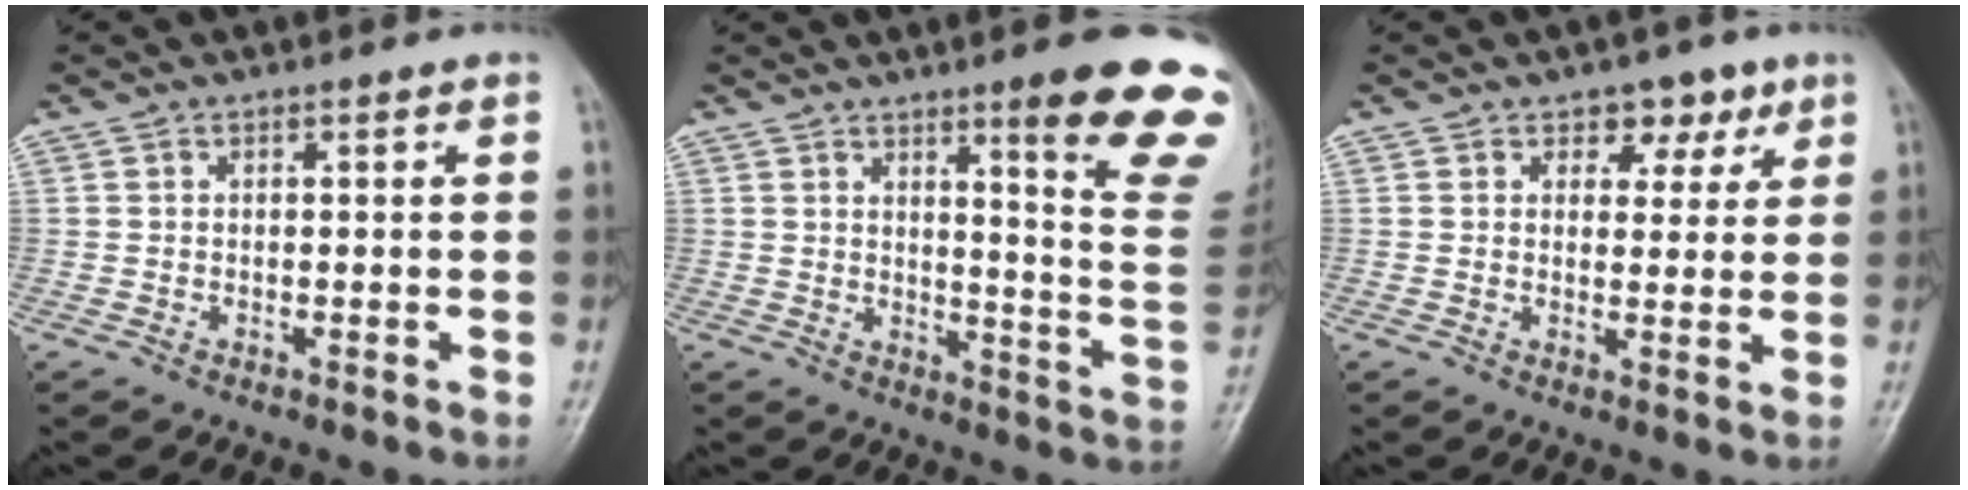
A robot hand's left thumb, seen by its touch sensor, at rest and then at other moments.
{"total": 17.3, "force": [10.5, 1.9, 13.6], "torque": [-0.137, -0.068, 0.132]}
{"total": 5.1, "force": [3.0, 3.5, 2.3], "torque": [0.003, -0.013, 0.038]}